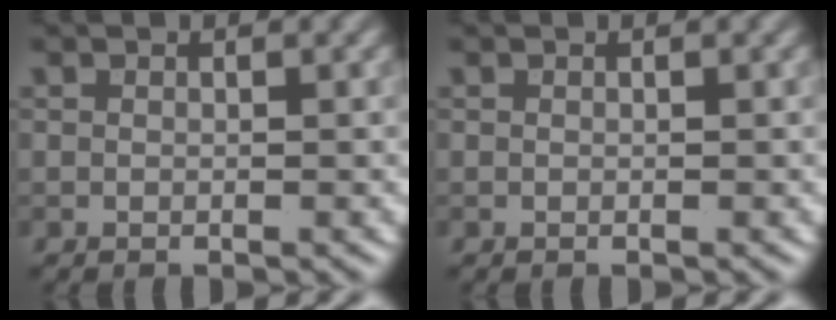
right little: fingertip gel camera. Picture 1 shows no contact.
{"total": 0.0}